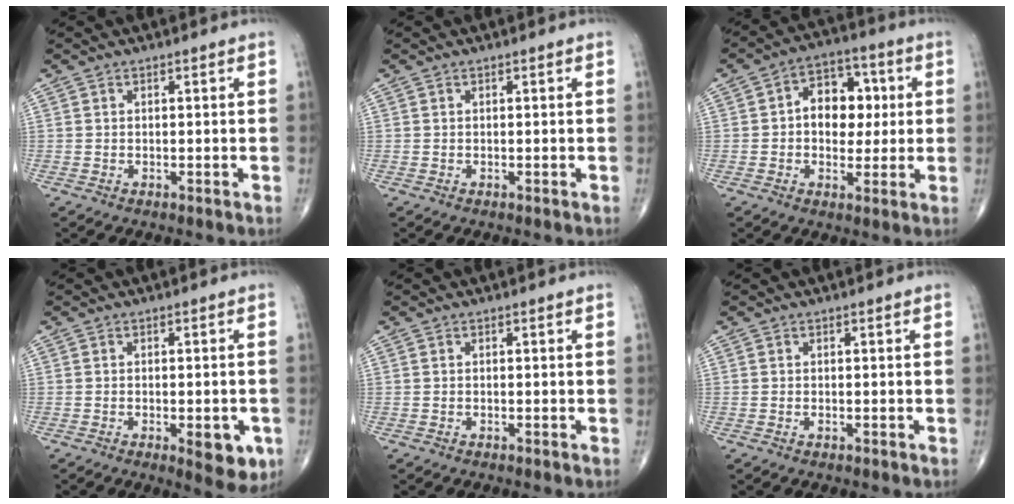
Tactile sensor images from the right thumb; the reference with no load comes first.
{"total": 0.0}
{"total": 10.8, "force": [1.1, 7.7, 7.4], "torque": [-0.063, 0.017, 0.011]}
{"total": 6.6, "force": [-2.4, 2.7, 5.6], "torque": [-0.053, -0.004, -0.024]}
{"total": 0.0}
{"total": 0.0}